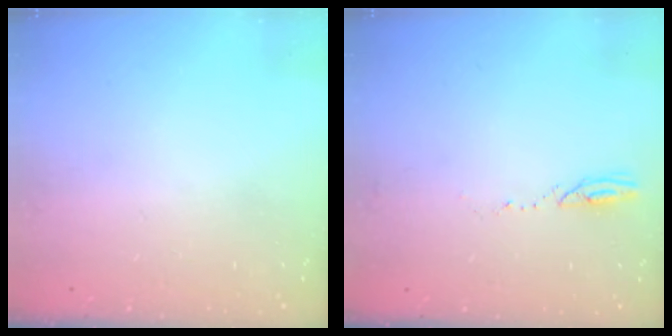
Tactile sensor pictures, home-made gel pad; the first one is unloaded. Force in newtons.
{"total": 2.6, "press": 2.6, "slide": 0.3}